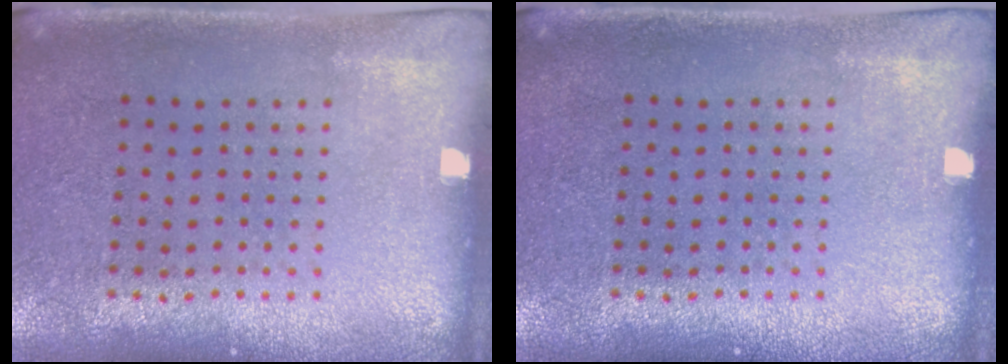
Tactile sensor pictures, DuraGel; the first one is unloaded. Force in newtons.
{"total": 0.0}